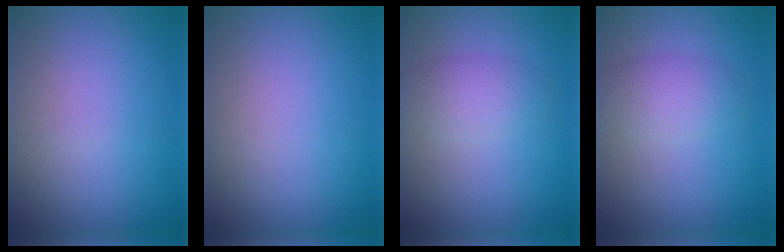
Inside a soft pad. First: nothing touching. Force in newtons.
{"total": 0.0}
{"total": 2.6, "press": 2.6, "slide": 0.0}
{"total": 2.6, "press": 2.6, "slide": 0.0}